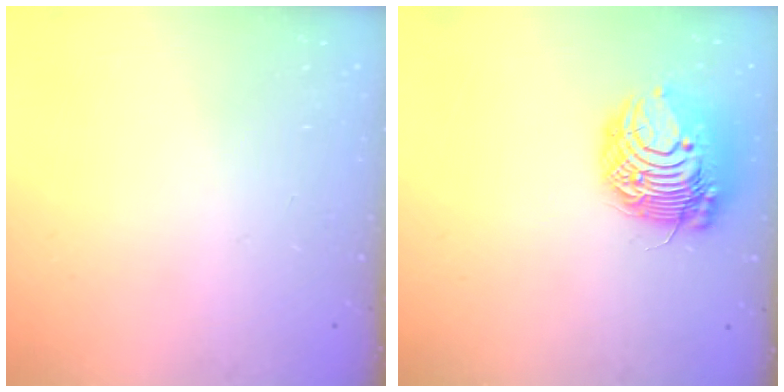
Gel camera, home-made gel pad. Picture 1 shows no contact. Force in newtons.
{"total": 14.8, "press": 14.8, "slide": 0.2}